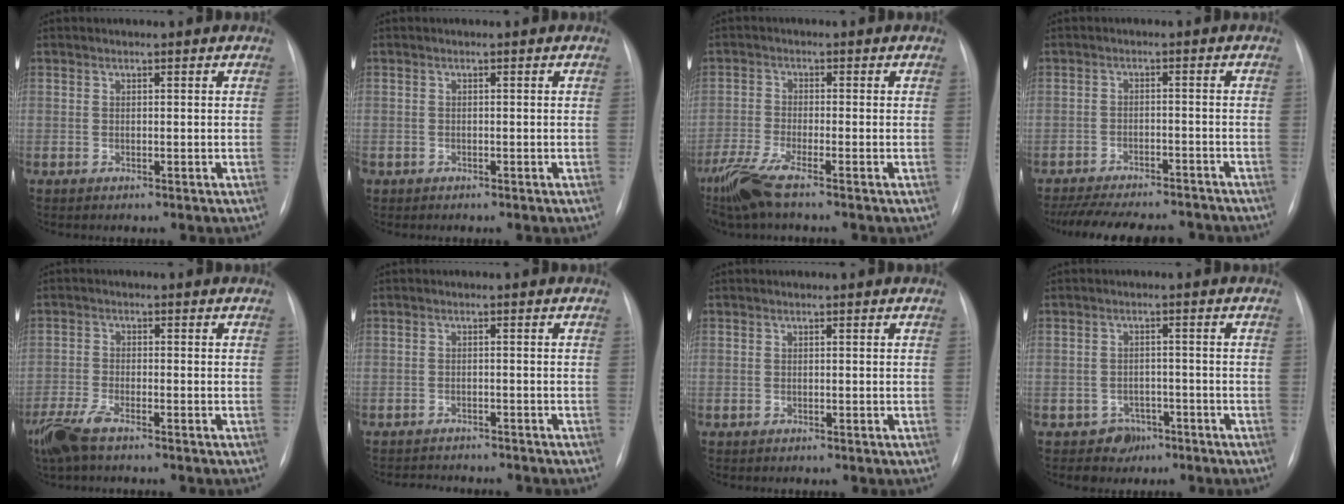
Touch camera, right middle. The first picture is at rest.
{"total": 0.5, "force": [-0.3, 0.4, 0.1], "torque": [-0.007, 0.003, -0.005]}
{"total": 6.6, "force": [-4.9, 0.3, 4.4], "torque": [-0.101, -0.019, -0.100]}
{"total": 17.3, "force": [-15.4, 4.4, 6.5], "torque": [-0.148, -0.010, -0.210]}
{"total": 6.2, "force": [-4.7, 1.3, 3.8], "torque": [-0.087, -0.016, -0.092]}
{"total": 7.2, "force": [-6.8, 1.6, 1.7], "torque": [-0.022, -0.003, -0.086]}
{"total": 0.0}
{"total": 3.4, "force": [-2.1, 2.7, -0.1], "torque": [0.007, 0.013, -0.027]}